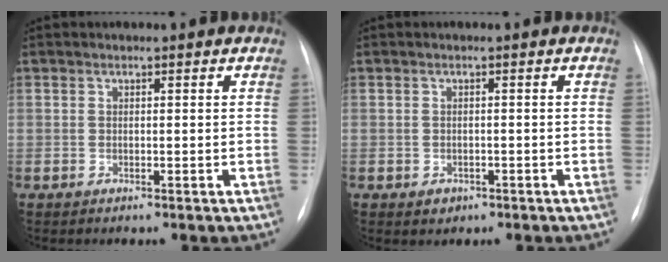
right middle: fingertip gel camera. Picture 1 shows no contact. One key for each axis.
{"total": 1.5, "fx": -0.8, "fy": 1.2, "fz": 0.4, "tx": -0.008, "ty": 0.001, "tz": -0.004}